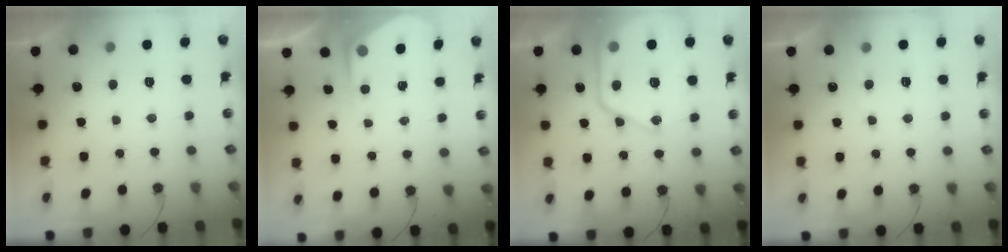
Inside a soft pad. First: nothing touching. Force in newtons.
{"total": 2.5, "press": 2.5, "slide": 0.4}
{"total": 18.2, "press": 18.1, "slide": 1.9}
{"total": 4.4, "press": 4.4, "slide": 0.6}